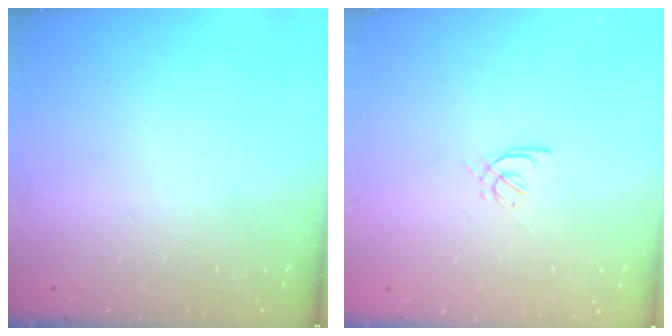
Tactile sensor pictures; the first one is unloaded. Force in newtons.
{"total": 2.4, "press": 2.4, "slide": 0.6}